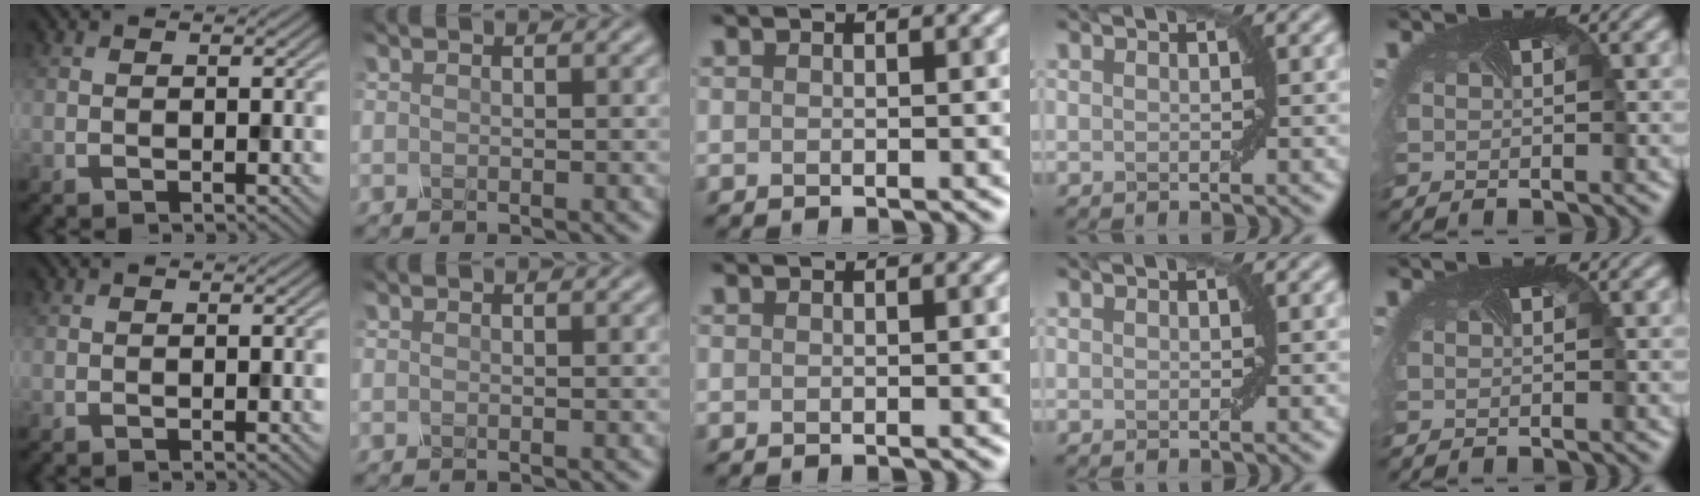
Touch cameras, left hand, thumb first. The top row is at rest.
{}